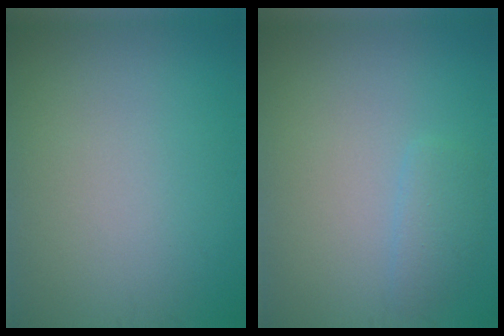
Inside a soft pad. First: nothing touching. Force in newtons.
{"total": 1.6, "press": 1.6, "slide": 0.0}